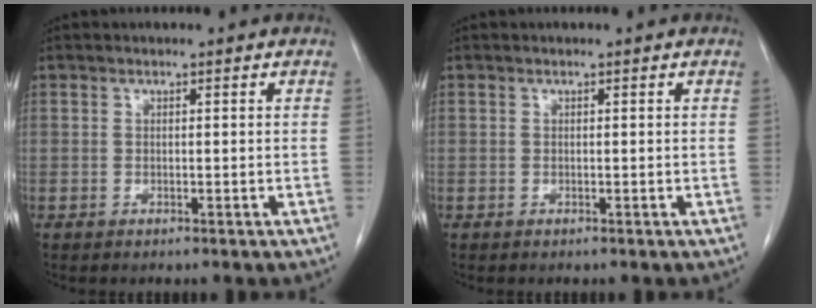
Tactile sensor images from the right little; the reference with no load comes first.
{"total": 0.0}